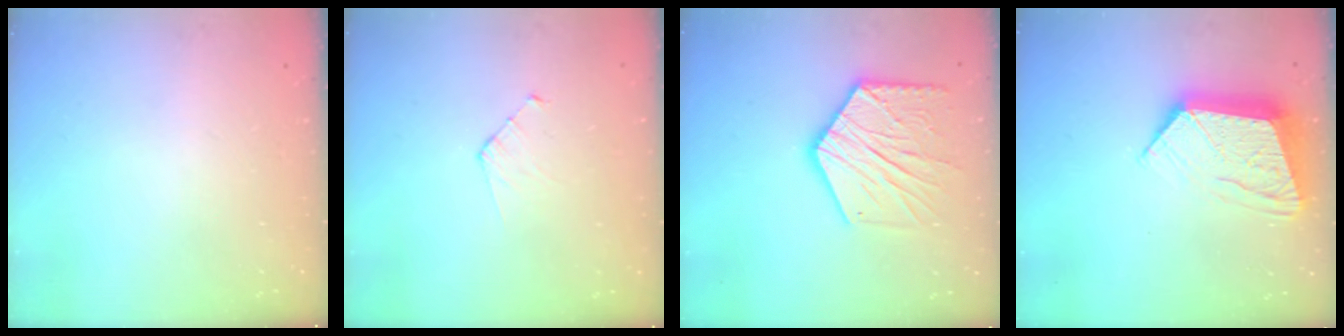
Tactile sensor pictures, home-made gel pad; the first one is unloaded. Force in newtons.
{"total": 3.8, "press": 3.8, "slide": 0.4}
{"total": 17.0, "press": 17.0, "slide": 1.5}
{"total": 13.6, "press": 13.5, "slide": 1.0}